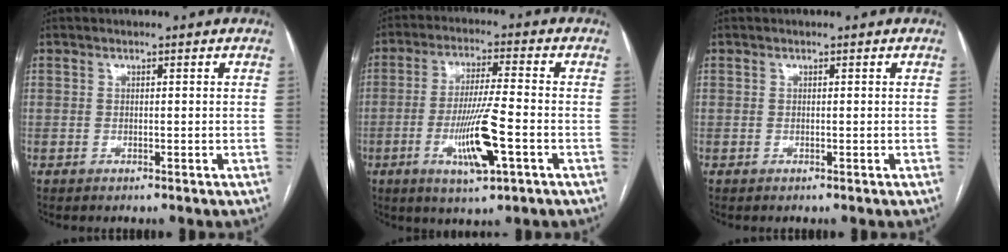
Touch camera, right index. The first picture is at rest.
{"total": 10.3, "force": [-3.5, 0.7, 9.6], "torque": [-0.182, -0.009, -0.060]}
{"total": 0.0}